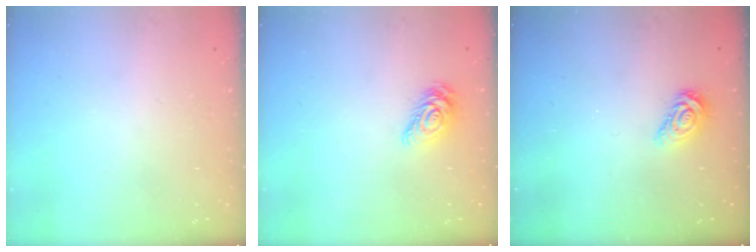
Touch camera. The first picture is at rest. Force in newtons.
{"total": 9.4, "press": 9.4, "slide": 0.6}
{"total": 6.4, "press": 6.4, "slide": 0.2}